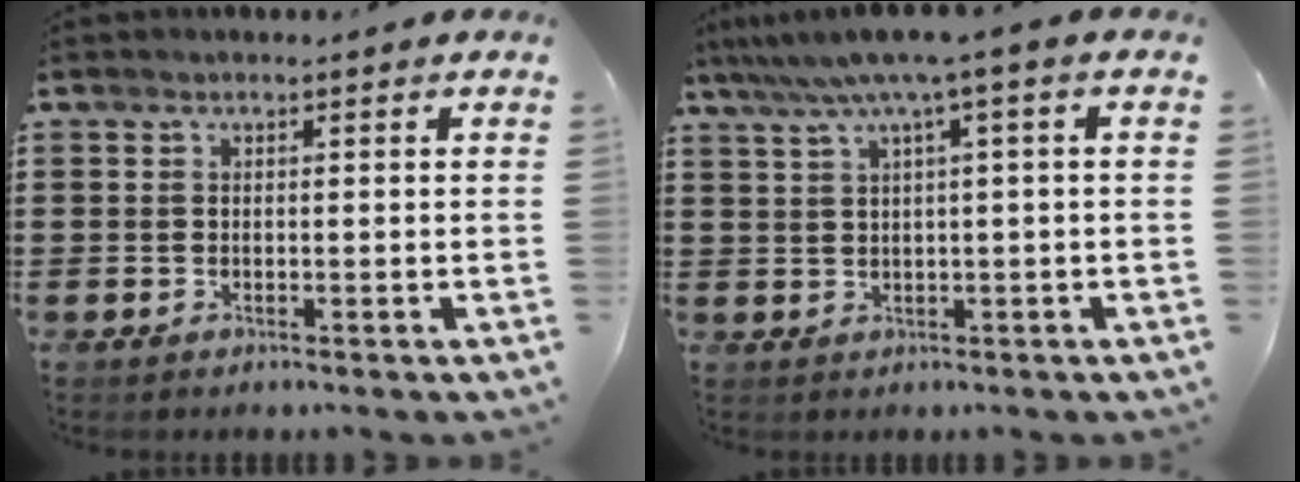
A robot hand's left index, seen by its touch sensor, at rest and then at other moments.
{"total": 5.2, "force": [2.0, -0.6, 4.7], "torque": [-0.094, -0.014, 0.031]}